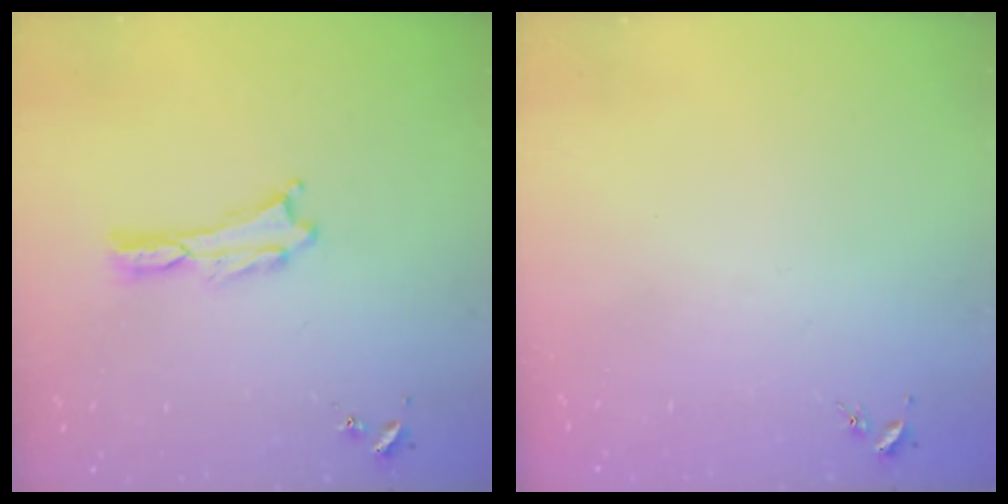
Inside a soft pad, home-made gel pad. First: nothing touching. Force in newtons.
{"total": 0.0}